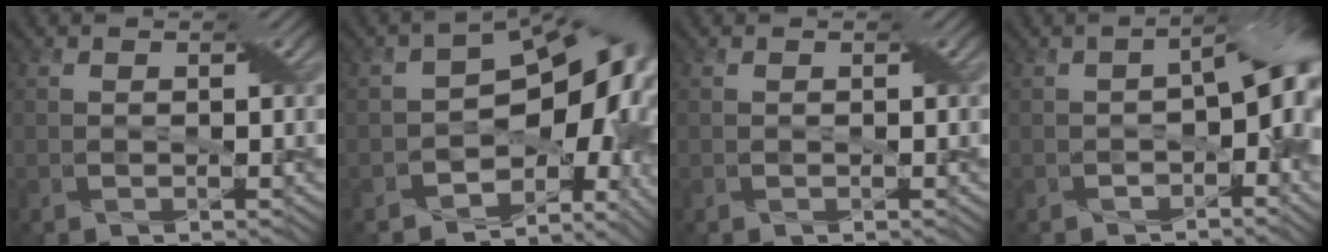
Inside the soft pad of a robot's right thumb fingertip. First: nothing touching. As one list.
[{"total": 14.7, "force": [-1.4, 9.6, 11.1], "torque": [-0.127, -0.032, -0.006]}, {"total": 0.0}, {"total": 7.6, "force": [-1.2, 3.9, 6.5], "torque": [-0.084, -0.010, -0.023]}]